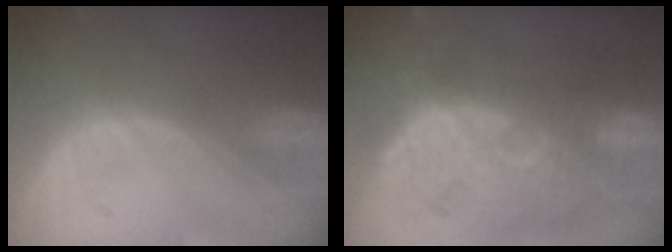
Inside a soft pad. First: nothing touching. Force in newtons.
{"total": 12.8, "press": 11.2, "slide": 6.2}